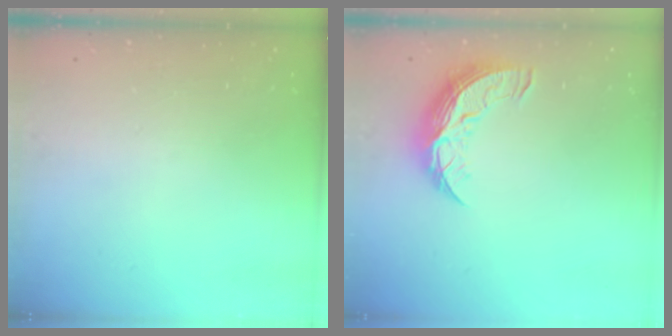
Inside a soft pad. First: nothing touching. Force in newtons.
{"total": 9.7, "press": 9.7, "slide": 0.6}